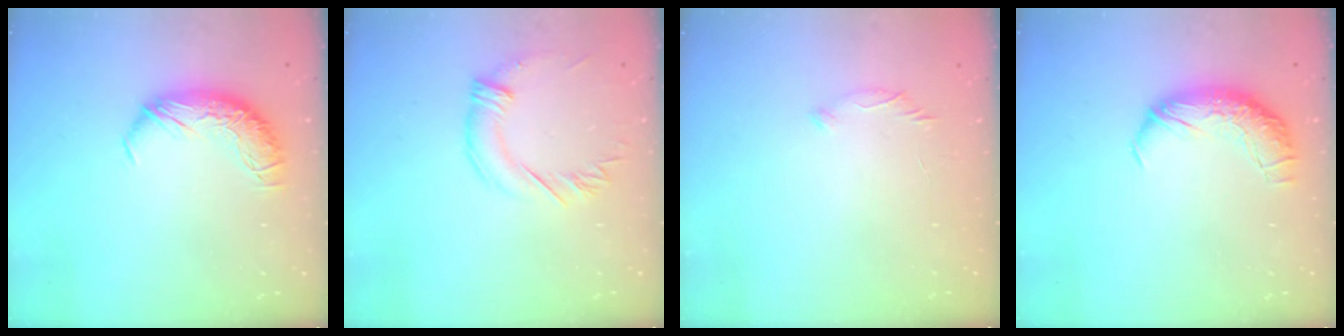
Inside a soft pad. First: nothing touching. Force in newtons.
{"total": 1.6, "press": 1.0, "slide": 1.2}
{"total": 7.4, "press": 7.4, "slide": 0.9}
{"total": 2.4, "press": 1.1, "slide": 2.2}